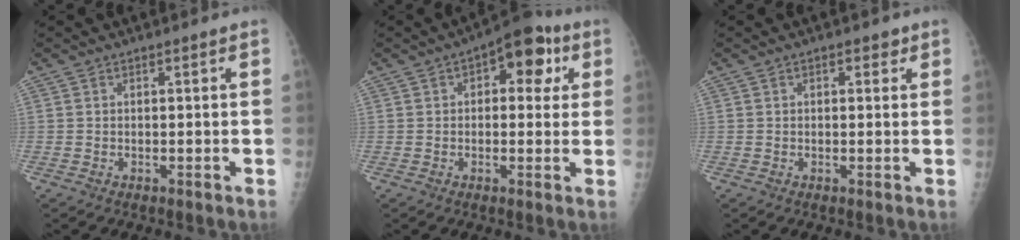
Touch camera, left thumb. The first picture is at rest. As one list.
[{"total": 10.2, "force": [3.4, 5.7, 7.8], "torque": [-0.054, 0.013, 0.033]}, {"total": 2.2, "force": [1.0, 1.3, 1.4], "torque": [-0.007, -0.001, 0.011]}]